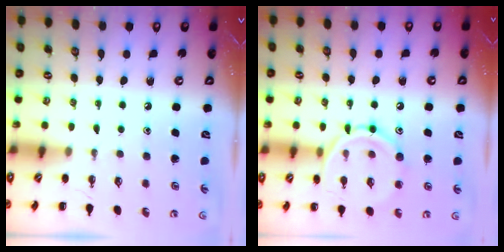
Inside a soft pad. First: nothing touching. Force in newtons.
{"total": 12.4, "press": 12.3, "slide": 1.1}